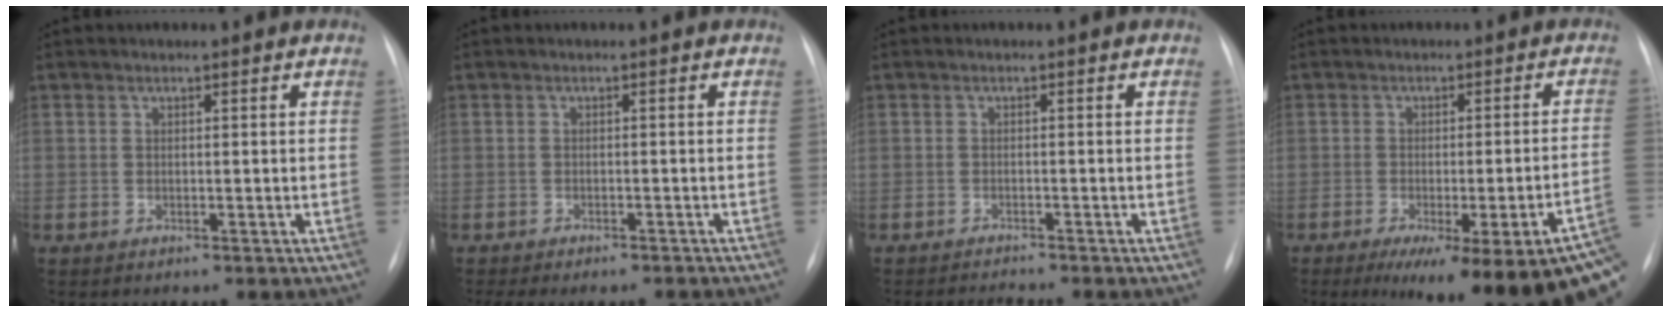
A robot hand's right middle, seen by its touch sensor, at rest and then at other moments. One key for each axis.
{"total": 8.4, "fx": -7.4, "fy": 2.4, "fz": 3.1, "tx": -0.042, "ty": -0.002, "tz": -0.093}
{"total": 2.2, "fx": -2.0, "fy": -0.8, "fz": 0.0, "tx": -0.006, "ty": -0.015, "tz": -0.034}
{"total": 22.0, "fx": -14.5, "fy": 2.0, "fz": 16.5, "tx": -0.130, "ty": -0.024, "tz": -0.183}